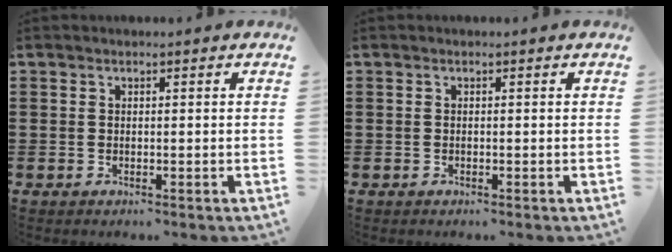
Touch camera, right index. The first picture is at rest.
{"total": 0.0}